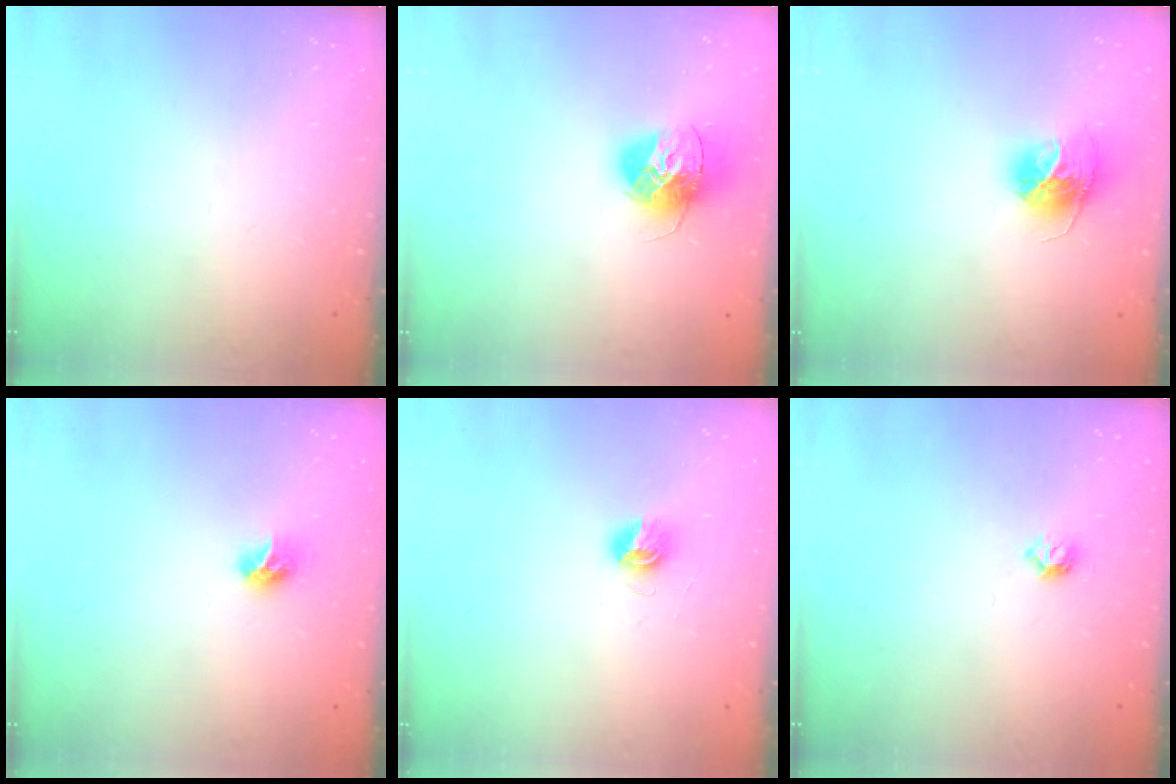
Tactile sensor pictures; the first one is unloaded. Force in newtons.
{"total": 14.4, "press": 14.4, "slide": 1.3}
{"total": 12.0, "press": 12.0, "slide": 1.2}
{"total": 7.5, "press": 7.4, "slide": 0.7}
{"total": 5.6, "press": 5.6, "slide": 0.5}
{"total": 5.4, "press": 5.4, "slide": 0.9}